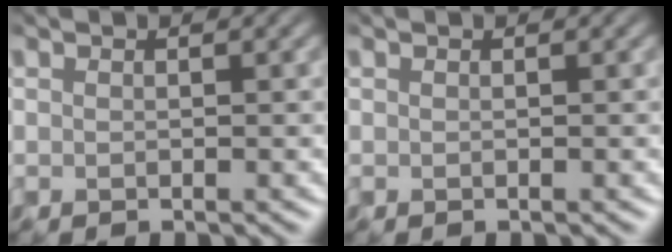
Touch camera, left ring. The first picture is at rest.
{"total": 0.0}